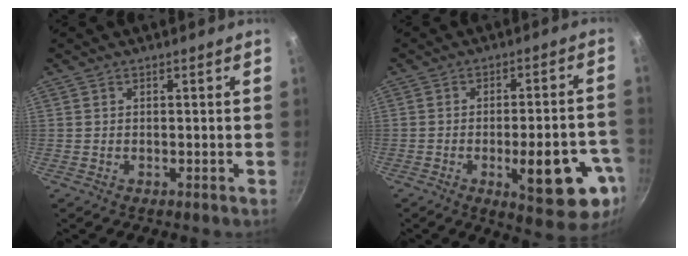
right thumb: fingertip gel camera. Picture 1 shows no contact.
{"total": 16.4, "force": [-5.7, 5.6, 14.4], "torque": [-0.158, 0.016, -0.069]}